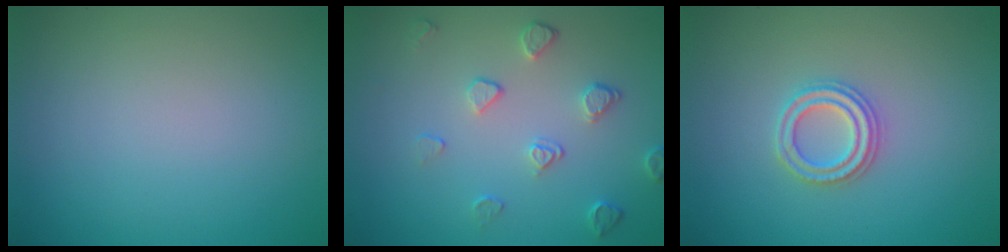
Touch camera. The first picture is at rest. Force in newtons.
{"total": 2.1, "press": 1.4, "slide": 1.5}
{"total": 2.4, "press": 2.3, "slide": 0.5}